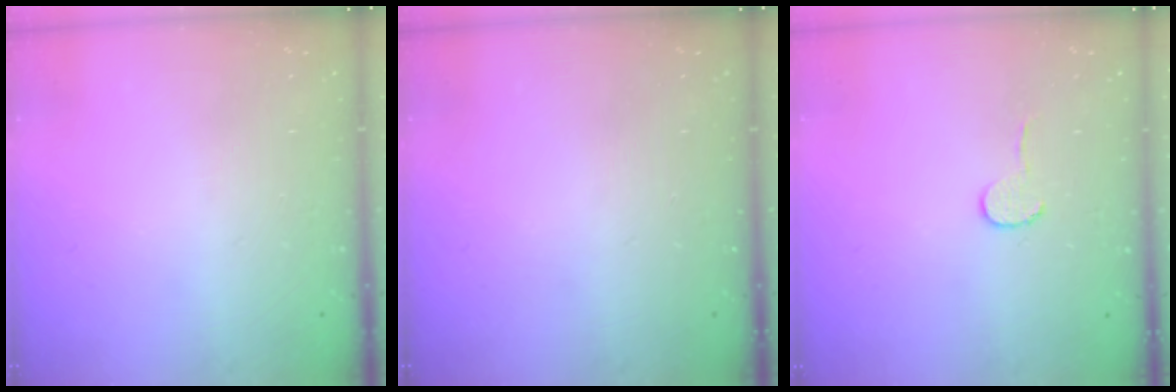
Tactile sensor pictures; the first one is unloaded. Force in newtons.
{"total": 0.0}
{"total": 4.5, "press": 4.4, "slide": 0.4}